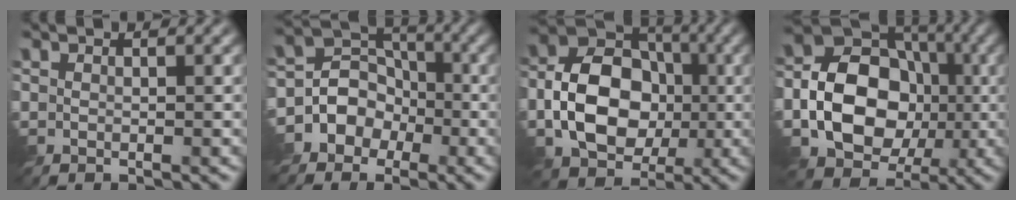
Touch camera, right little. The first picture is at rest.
{"total": 7.6, "force": [-3.6, 6.4, 1.7], "torque": [-0.013, 0.014, -0.087]}
{"total": 9.2, "force": [-1.7, 6.8, 6.0], "torque": [-0.105, 0.006, -0.039]}
{"total": 11.5, "force": [-2.2, 8.8, 7.1], "torque": [-0.120, -0.004, -0.049]}